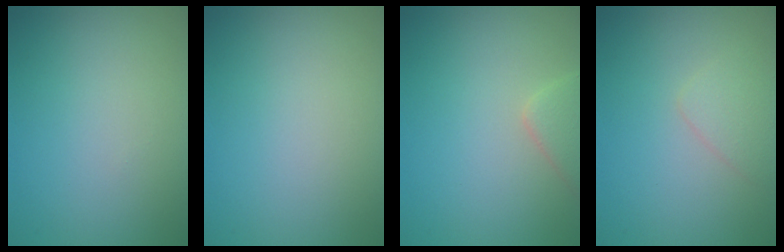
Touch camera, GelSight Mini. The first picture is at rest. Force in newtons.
{"total": 0.0}
{"total": 2.1, "press": 2.1, "slide": 0.2}
{"total": 1.5, "press": 1.5, "slide": 0.0}